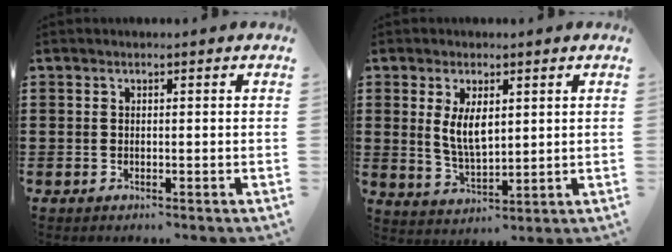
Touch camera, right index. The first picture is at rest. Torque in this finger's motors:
{"motor_torque": [0.48, 0.00, 0.56, 0.13]}